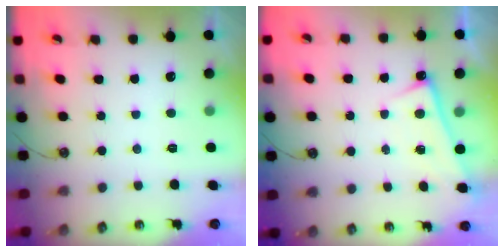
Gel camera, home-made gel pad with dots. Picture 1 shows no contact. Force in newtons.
{"total": 0.7, "press": 0.5, "slide": 0.4}